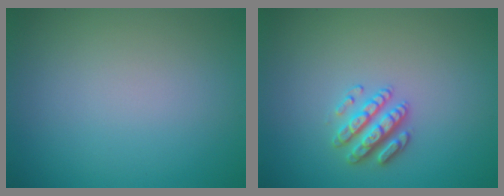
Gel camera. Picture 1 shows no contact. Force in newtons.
{"total": 2.6, "press": 2.6, "slide": 0.5}